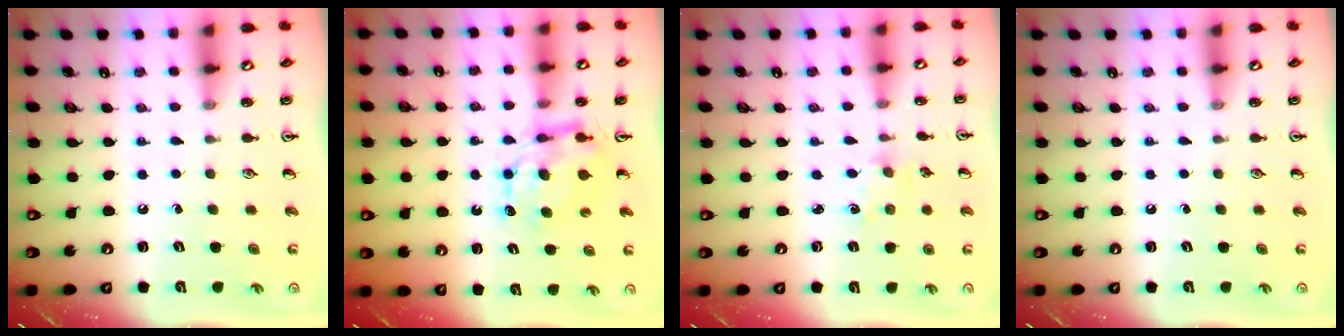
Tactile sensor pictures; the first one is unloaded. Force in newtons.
{"total": 7.0, "press": 6.9, "slide": 0.6}
{"total": 1.9, "press": 1.8, "slide": 0.4}
{"total": 0.0}